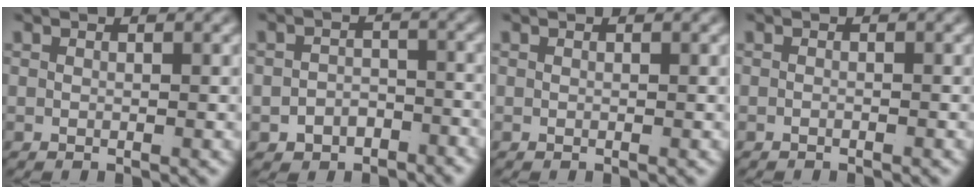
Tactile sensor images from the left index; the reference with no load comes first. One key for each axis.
{"total": 3.8, "fx": -2.9, "fy": 2.4, "fz": 0.3, "tx": -0.001, "ty": -0.017, "tz": -0.046}
{"total": 0.0}
{"total": 0.6, "fx": -0.5, "fy": -0.3, "fz": 0.0, "tx": -0.004, "ty": -0.004, "tz": -0.008}